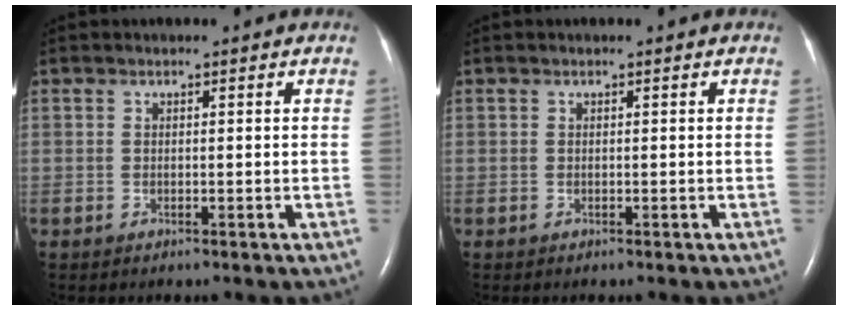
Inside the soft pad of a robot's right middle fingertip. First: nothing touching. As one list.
[{"total": 0.0}]